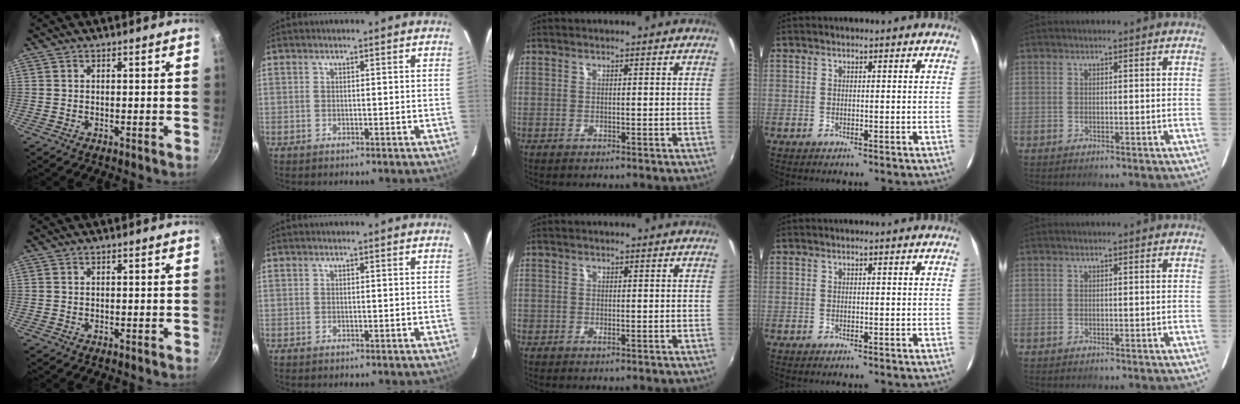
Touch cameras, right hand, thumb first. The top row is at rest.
{"middle": {"total": 1.1, "force": [-0.3, 0.8, 0.6], "torque": [-0.011, -0.001, -0.007]}}